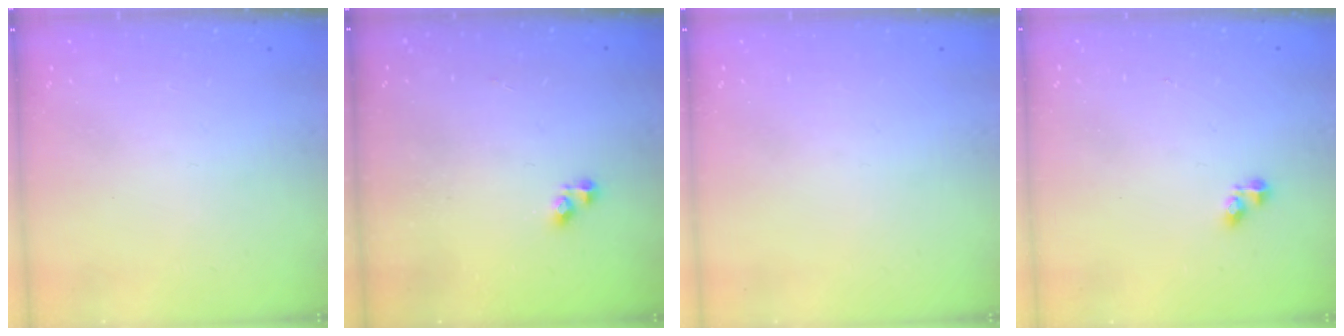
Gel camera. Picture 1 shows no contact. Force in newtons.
{"total": 2.8, "press": 2.7, "slide": 0.5}
{"total": 0.0}
{"total": 2.5, "press": 2.5, "slide": 0.4}